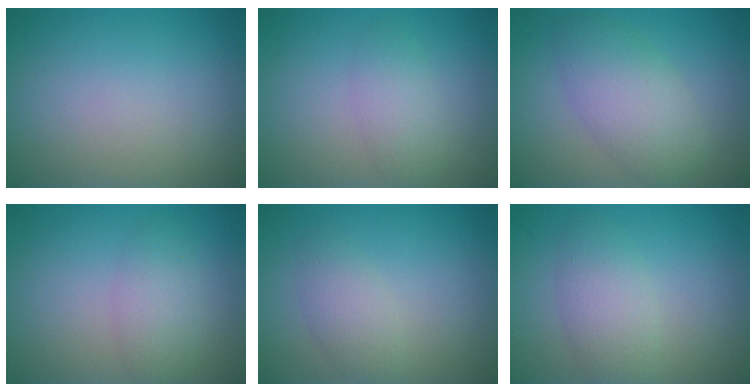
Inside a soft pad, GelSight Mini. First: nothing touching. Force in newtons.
{"total": 2.4, "press": 2.4, "slide": 0.1}
{"total": 5.0, "press": 5.0, "slide": 0.2}
{"total": 2.6, "press": 2.6, "slide": 0.2}
{"total": 2.2, "press": 2.2, "slide": 0.1}
{"total": 3.2, "press": 3.2, "slide": 0.1}